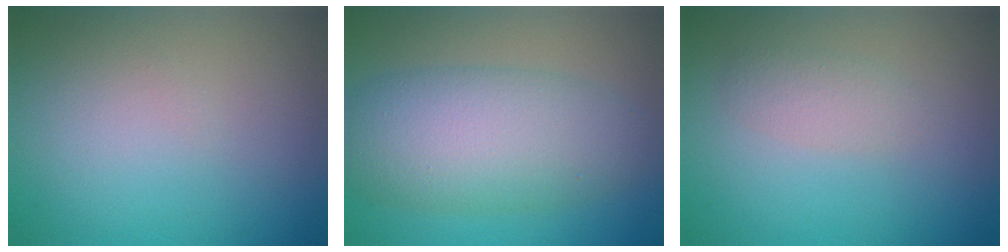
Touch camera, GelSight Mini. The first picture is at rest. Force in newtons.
{"total": 7.9, "press": 7.9, "slide": 0.1}
{"total": 1.7, "press": 1.7, "slide": 0.2}